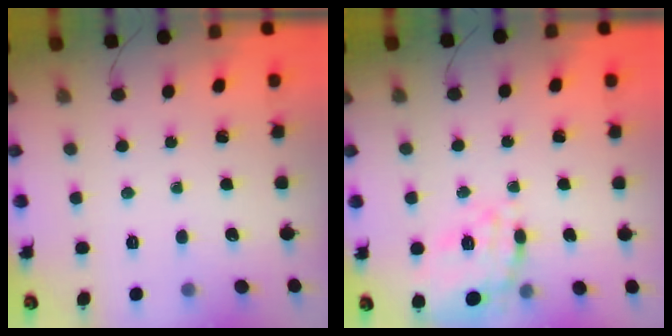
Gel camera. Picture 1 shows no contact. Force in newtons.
{"total": 19.3, "press": 19.3, "slide": 0.5}